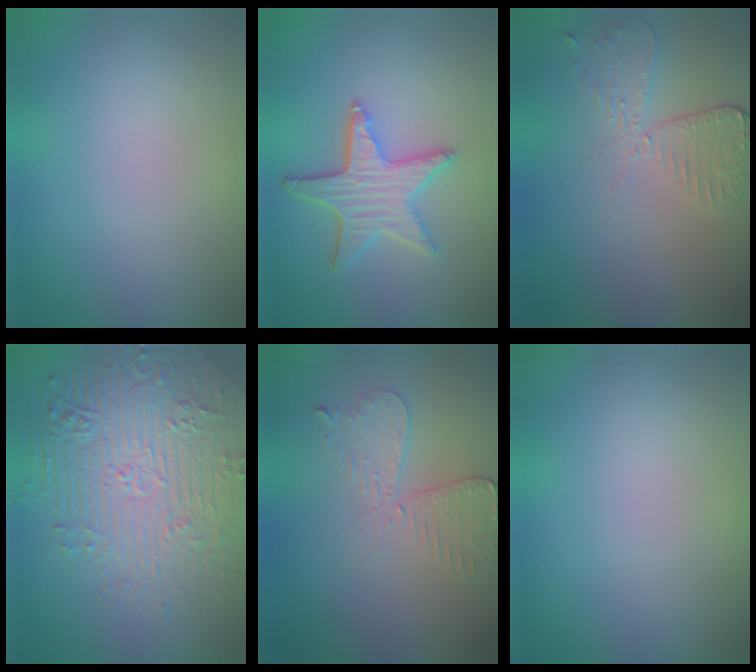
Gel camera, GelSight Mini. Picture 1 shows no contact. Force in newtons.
{"total": 4.4, "press": 3.7, "slide": 2.4}
{"total": 2.9, "press": 2.6, "slide": 1.4}
{"total": 7.2, "press": 5.4, "slide": 4.8}
{"total": 3.0, "press": 2.6, "slide": 1.5}
{"total": 0.0}